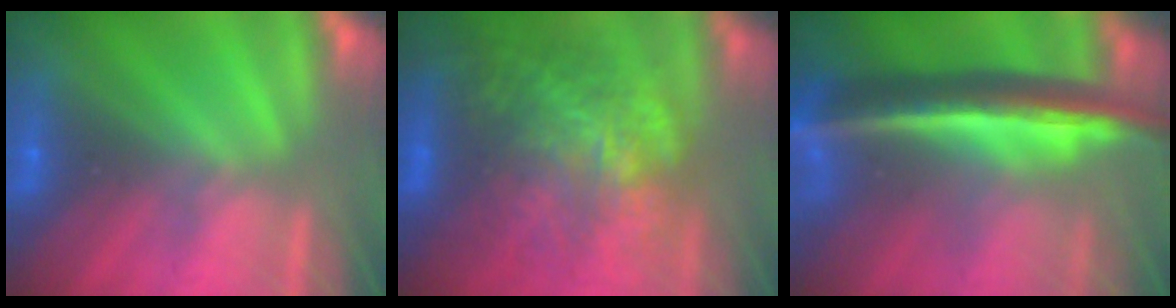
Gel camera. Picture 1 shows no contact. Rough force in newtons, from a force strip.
{"total": 5.8}
{"total": 7.5}